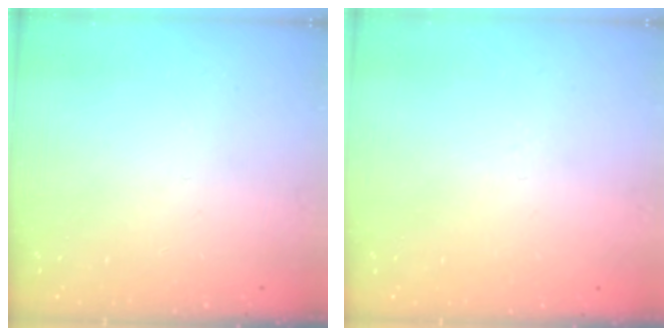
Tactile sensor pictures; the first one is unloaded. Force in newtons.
{"total": 1.8, "press": 1.6, "slide": 0.6}